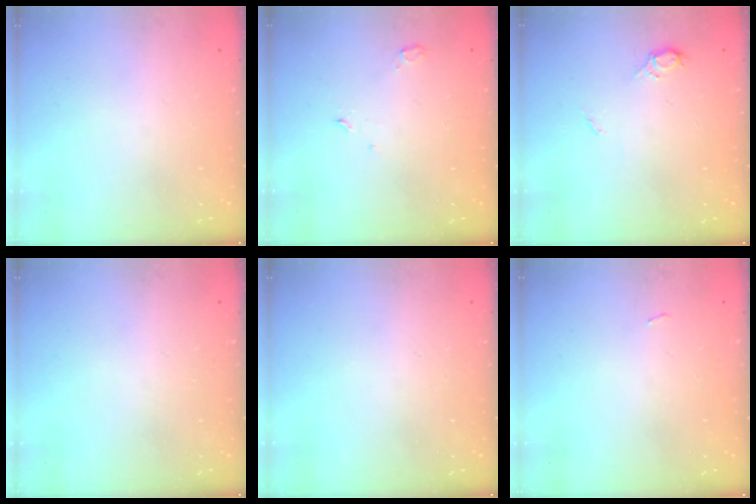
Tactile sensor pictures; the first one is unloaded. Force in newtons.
{"total": 2.7, "press": 2.6, "slide": 0.8}
{"total": 5.8, "press": 5.8, "slide": 0.6}
{"total": 0.0}
{"total": 0.0}
{"total": 2.8, "press": 2.4, "slide": 1.4}